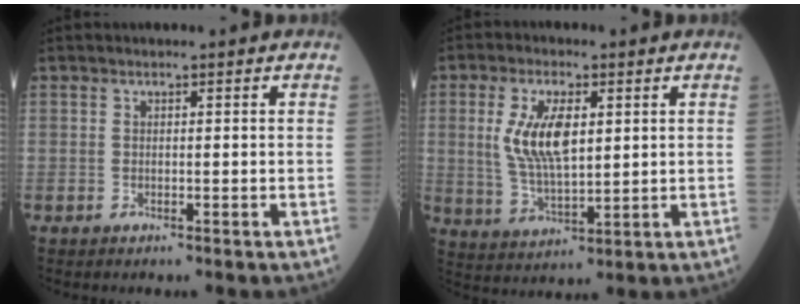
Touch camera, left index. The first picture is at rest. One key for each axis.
{"total": 9.0, "fx": 1.9, "fy": 3.3, "fz": 8.1, "tx": -0.177, "ty": 0.001, "tz": 0.041}